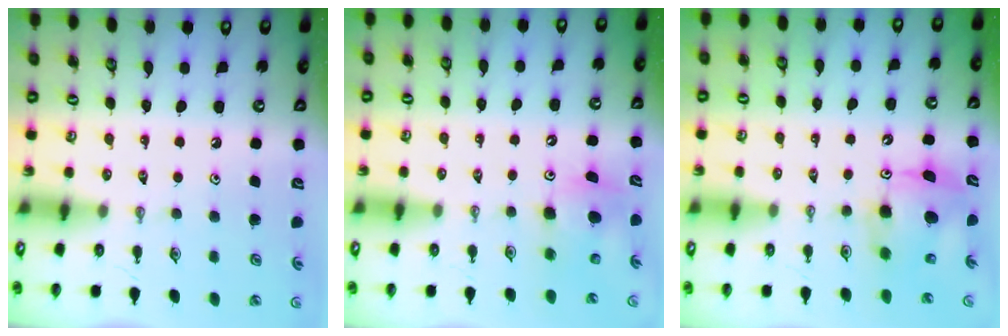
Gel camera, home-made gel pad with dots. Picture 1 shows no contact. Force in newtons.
{"total": 8.1, "press": 8.0, "slide": 0.8}
{"total": 8.1, "press": 8.1, "slide": 0.7}